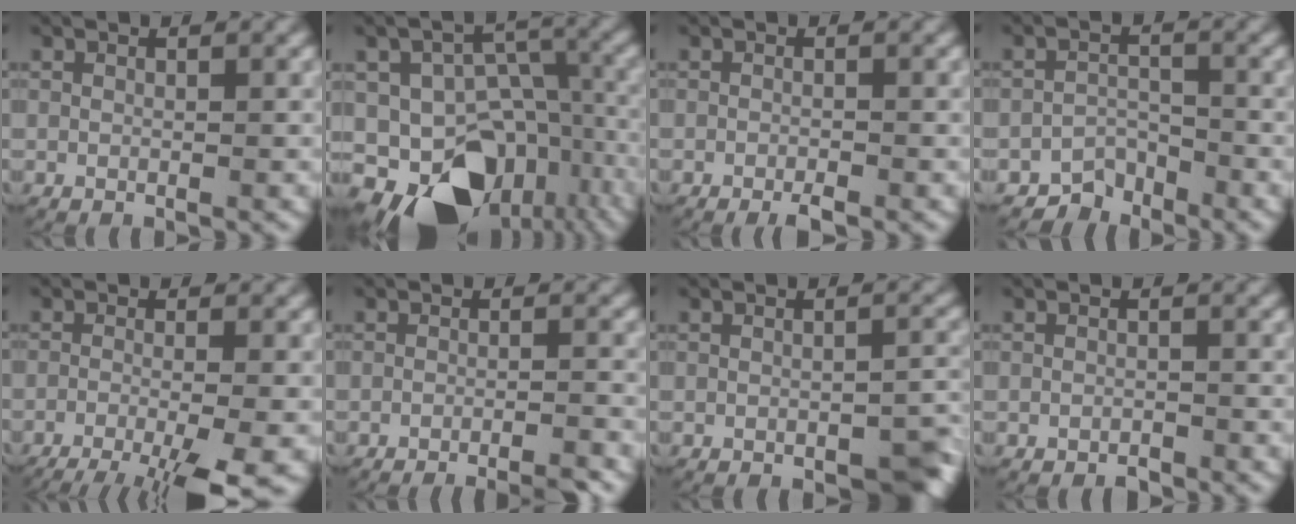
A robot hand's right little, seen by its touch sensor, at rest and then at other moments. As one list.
[{"total": 15.3, "force": [-7.3, 11.1, 7.6], "torque": [-0.126, -0.064, -0.104]}, {"total": 1.2, "force": [-1.0, 0.1, 0.6], "torque": [-0.011, -0.003, -0.017]}, {"total": 3.6, "force": [-3.0, 1.8, 0.5], "torque": [-0.008, -0.012, -0.055]}, {"total": 9.4, "force": [-6.2, 3.6, 6.1], "torque": [-0.096, -0.032, -0.080]}, {"total": 4.7, "force": [-4.4, 0.6, 1.5], "torque": [-0.005, -0.003, -0.069]}, {"total": 2.7, "force": [-1.7, 1.0, 1.8], "torque": [-0.019, -0.001, -0.026]}, {"total": 0.8, "force": [-0.8, 0.2, 0.0], "torque": [0.000, -0.002, -0.012]}]